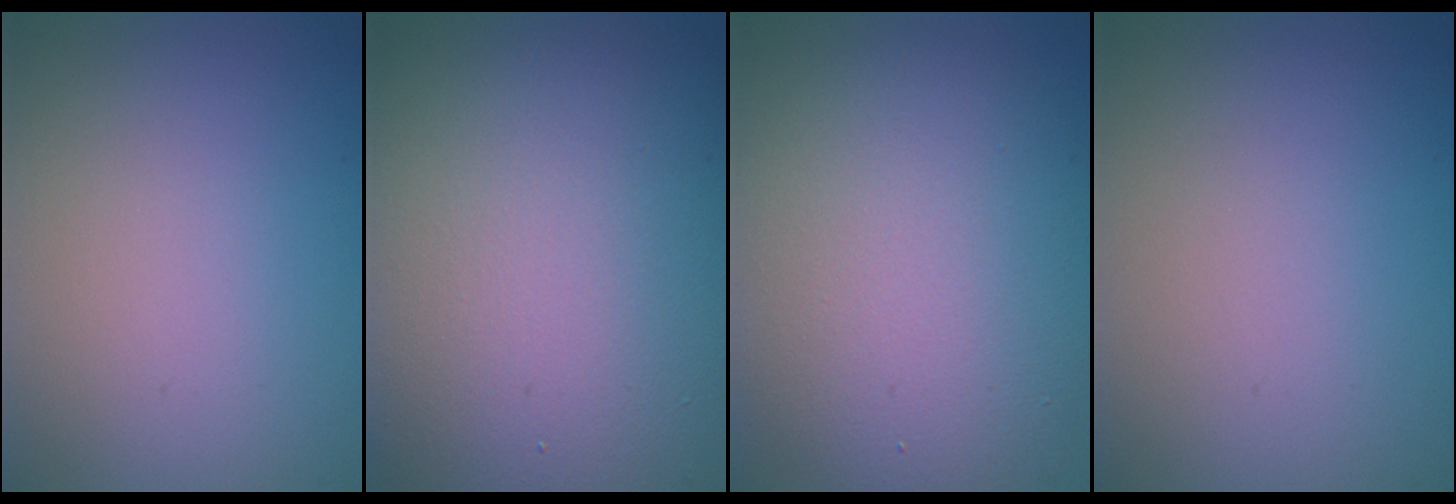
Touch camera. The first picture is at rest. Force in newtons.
{"total": 15.1, "press": 15.1, "slide": 1.4}
{"total": 10.0, "press": 10.0, "slide": 0.1}
{"total": 0.0}